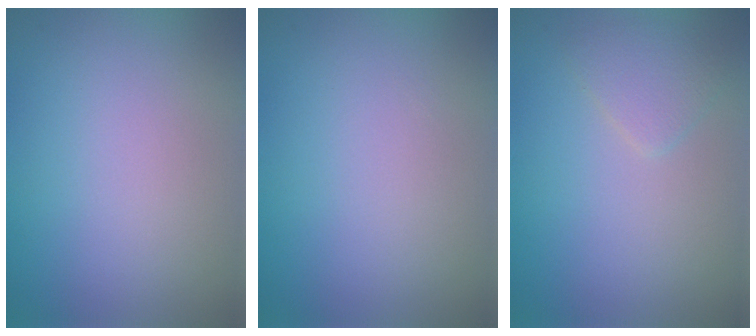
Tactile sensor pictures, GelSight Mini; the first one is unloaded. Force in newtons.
{"total": 0.0}
{"total": 1.6, "press": 1.6, "slide": 0.1}